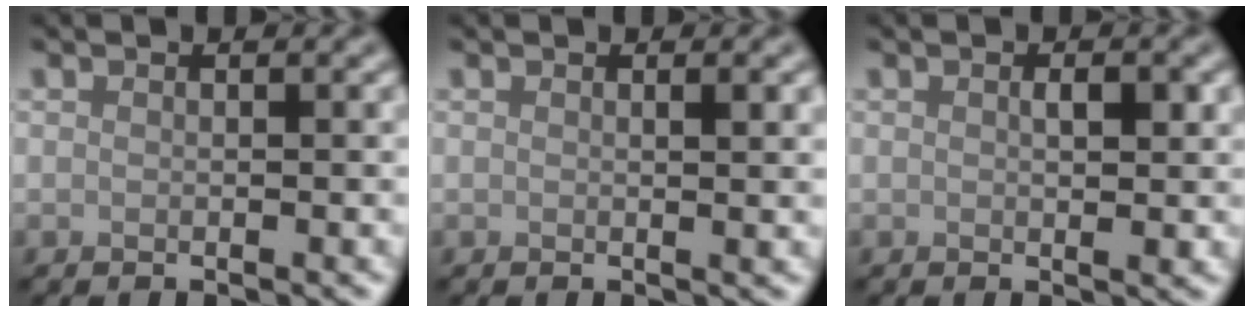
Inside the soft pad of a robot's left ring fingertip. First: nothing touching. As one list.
[{"total": 1.1, "force": [0.4, 0.2, 1.0], "torque": [-0.012, -0.002, 0.004]}, {"total": 1.7, "force": [0.3, 0.7, 1.6], "torque": [-0.023, -0.002, 0.005]}]